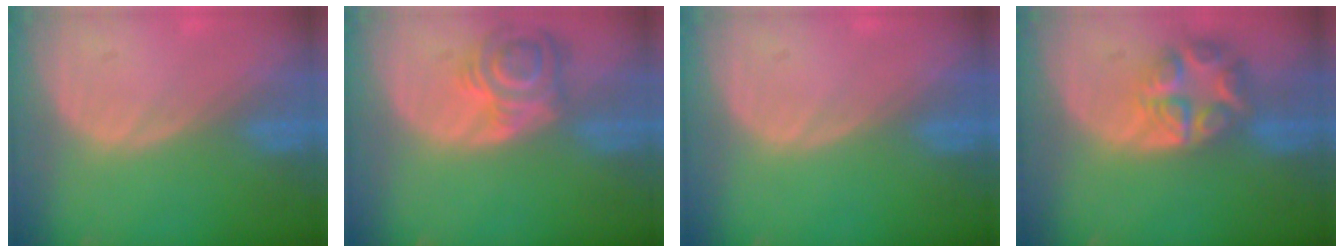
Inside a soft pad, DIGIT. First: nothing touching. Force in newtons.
{"total": 6.1, "press": 6.1, "slide": 0.3}
{"total": 0.0}
{"total": 7.9, "press": 6.9, "slide": 3.8}